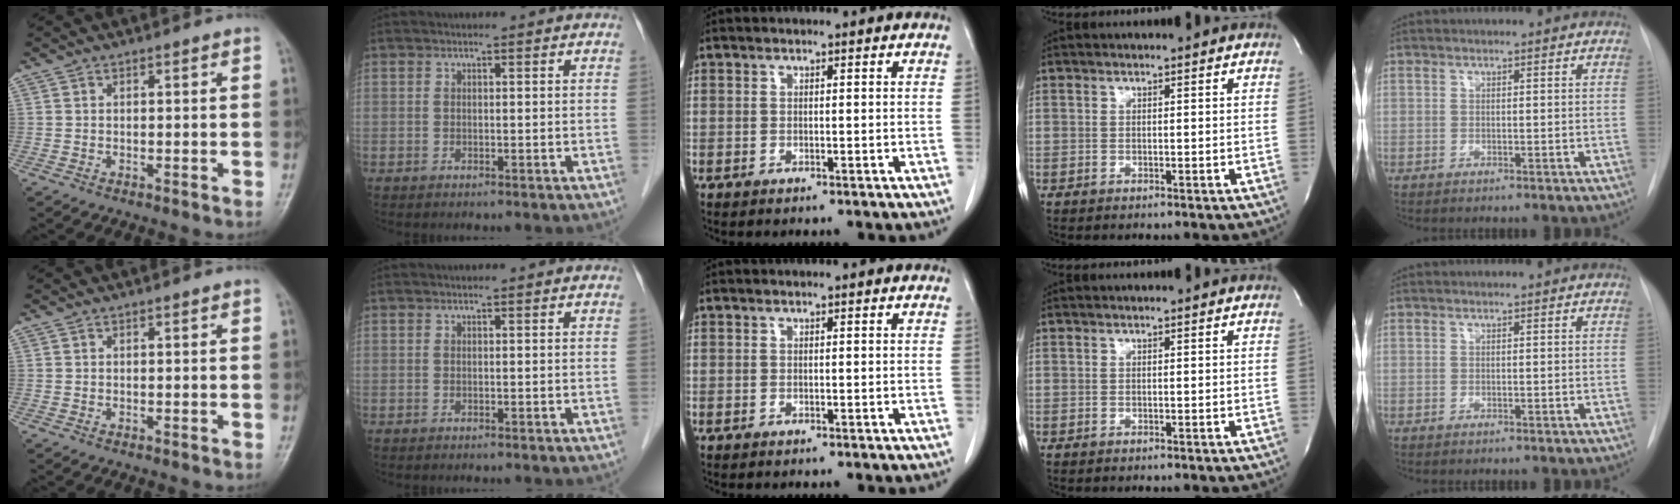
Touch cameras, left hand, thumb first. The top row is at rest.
{}